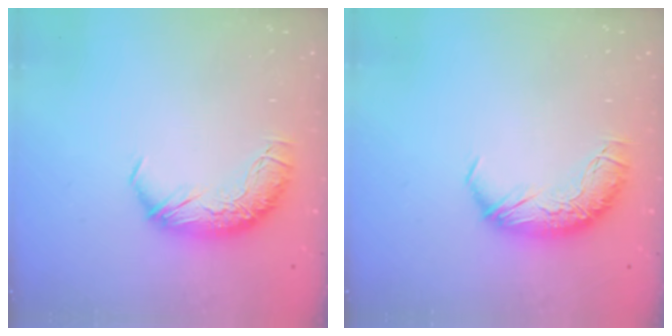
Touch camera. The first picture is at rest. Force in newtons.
{"total": 0.0}